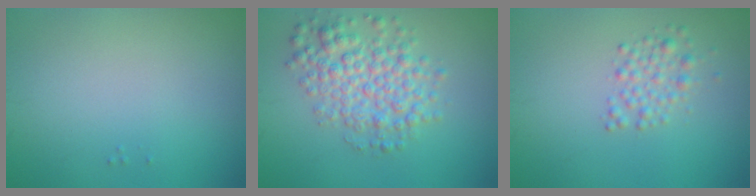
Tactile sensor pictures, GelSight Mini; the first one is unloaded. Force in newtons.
{"total": 5.0, "press": 5.0, "slide": 0.1}
{"total": 2.0, "press": 2.0, "slide": 0.1}